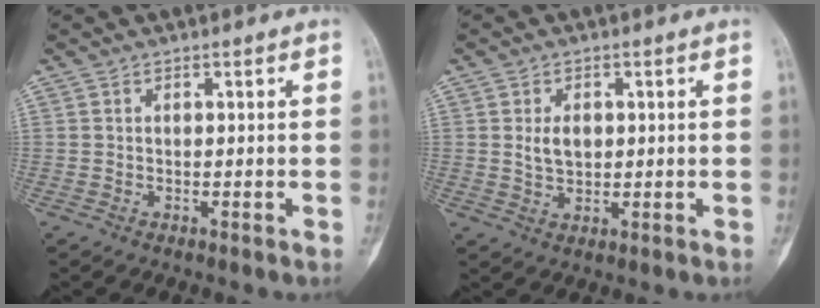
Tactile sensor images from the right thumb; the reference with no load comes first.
{"total": 4.2, "force": [0.7, 2.9, 3.0], "torque": [-0.044, -0.005, 0.016]}